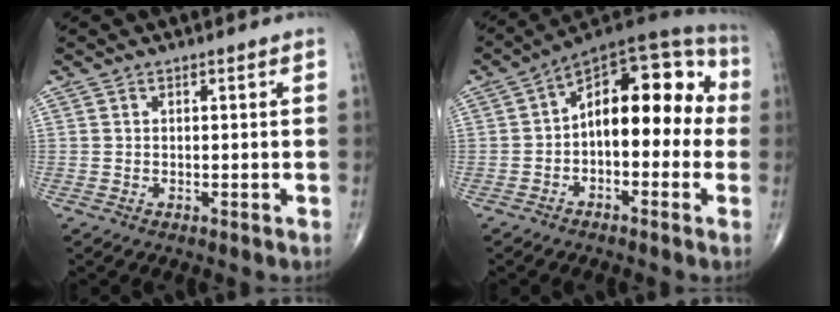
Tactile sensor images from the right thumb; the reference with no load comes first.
{"total": 16.3, "force": [0.0, 8.8, 13.7], "torque": [-0.153, 0.053, -0.014]}